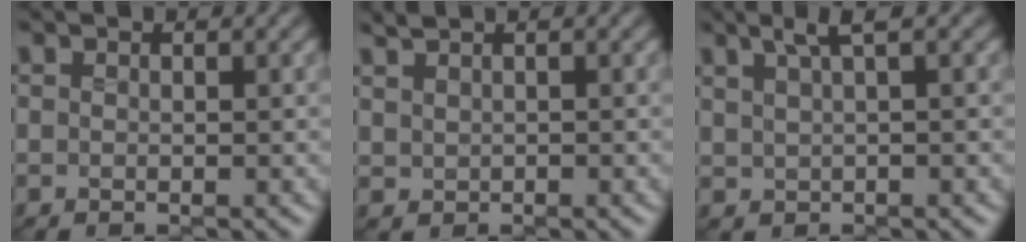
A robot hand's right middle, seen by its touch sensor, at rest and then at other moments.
{"total": 1.0, "force": [1.0, 0.1, -0.1], "torque": [-0.003, 0.006, 0.023]}
{"total": 2.0, "force": [1.5, -0.1, 1.3], "torque": [-0.033, 0.007, 0.032]}